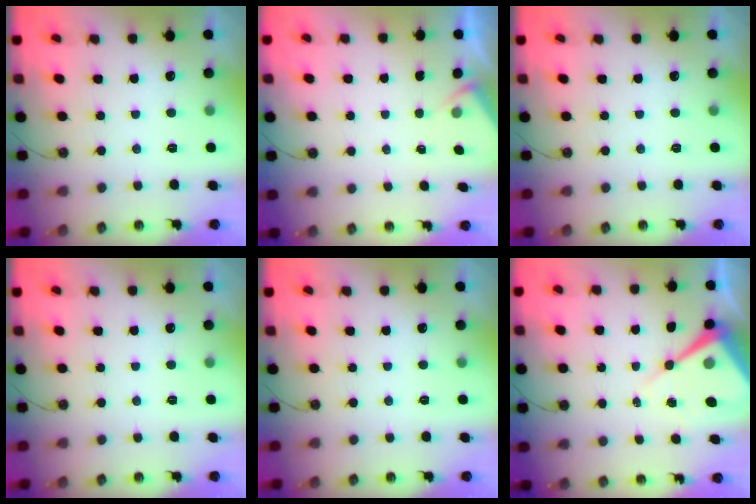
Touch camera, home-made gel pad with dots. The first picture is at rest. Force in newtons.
{"total": 2.0, "press": 1.9, "slide": 0.4}
{"total": 0.0}
{"total": 0.0}
{"total": 0.0}
{"total": 10.9, "press": 10.9, "slide": 0.9}